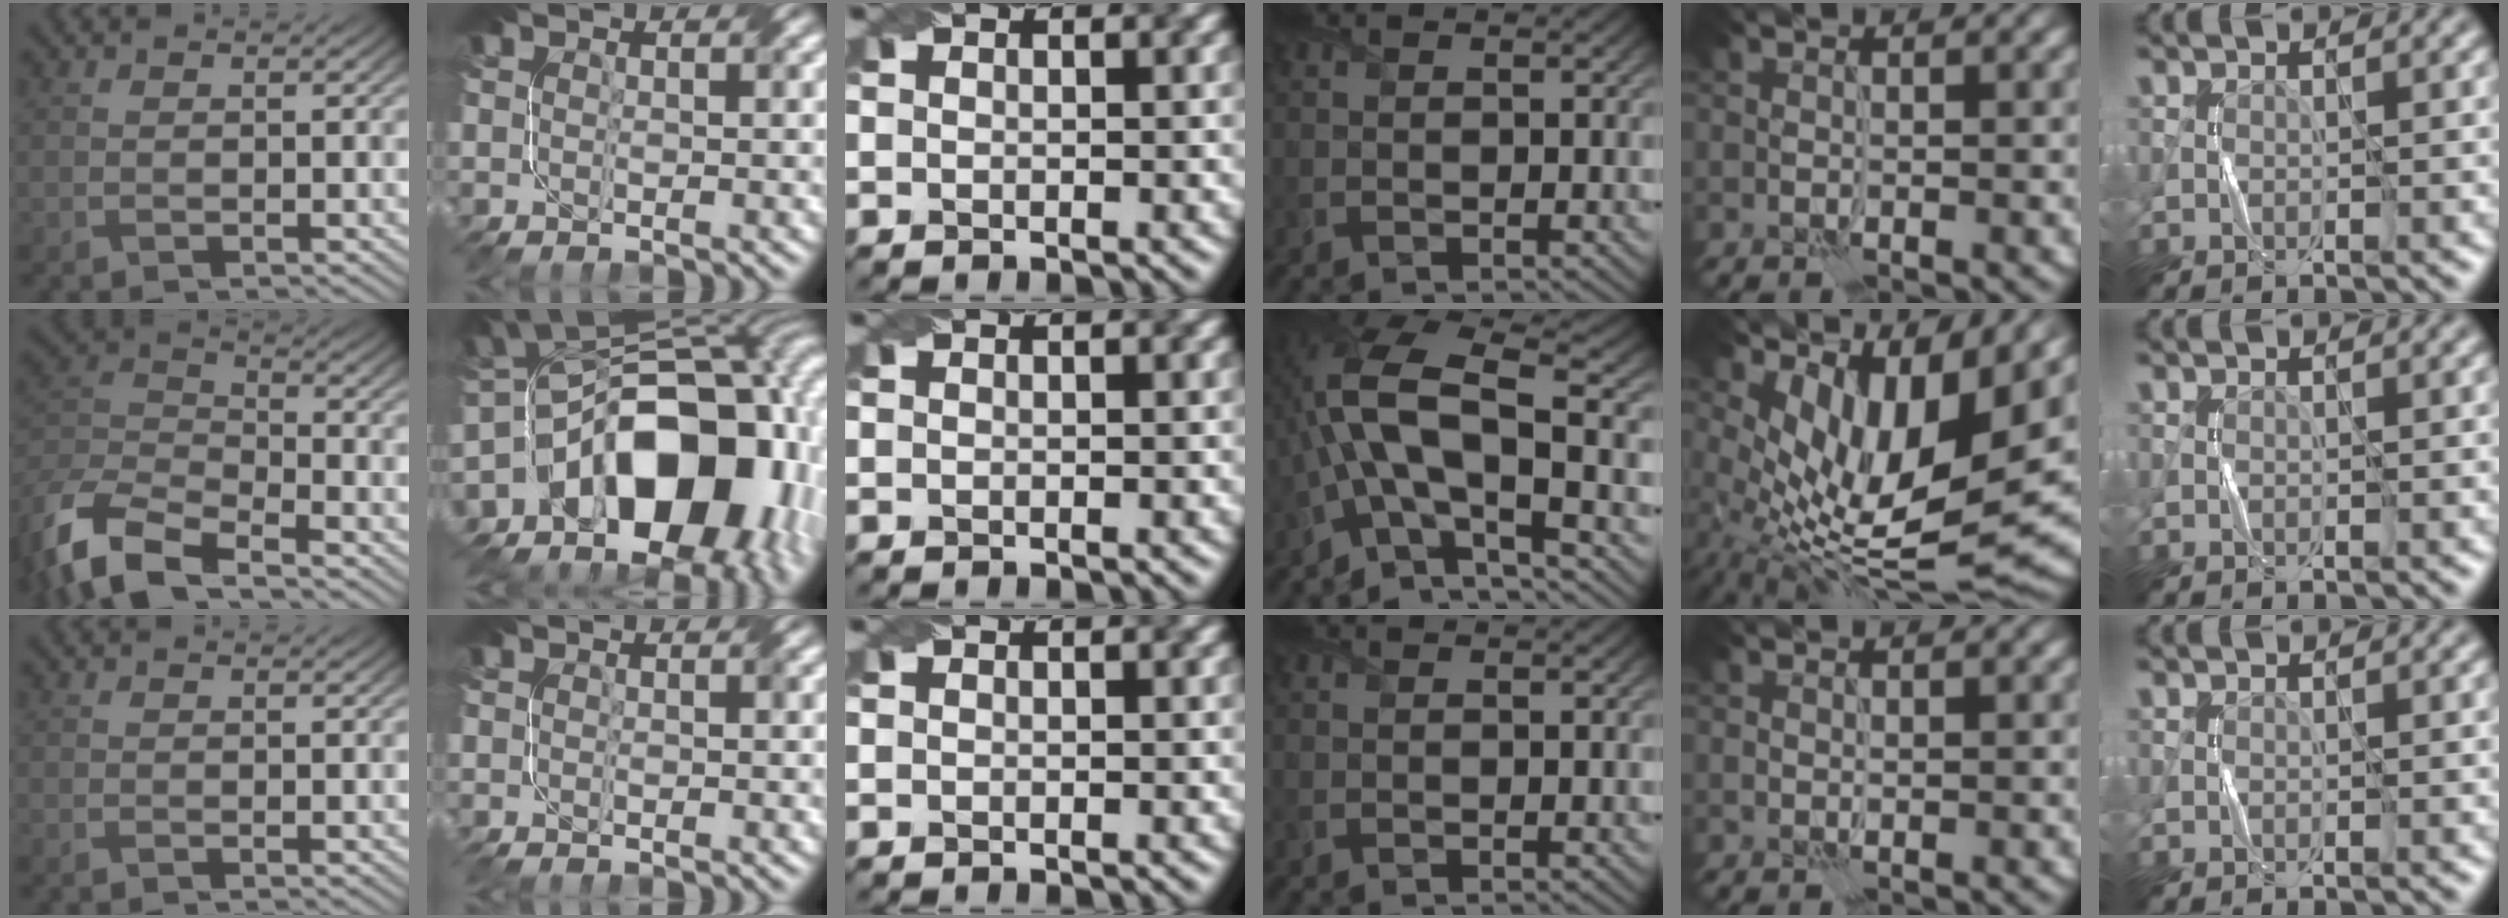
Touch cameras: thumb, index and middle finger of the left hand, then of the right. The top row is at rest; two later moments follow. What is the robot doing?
{"motion": "fold", "object": "napkin"}